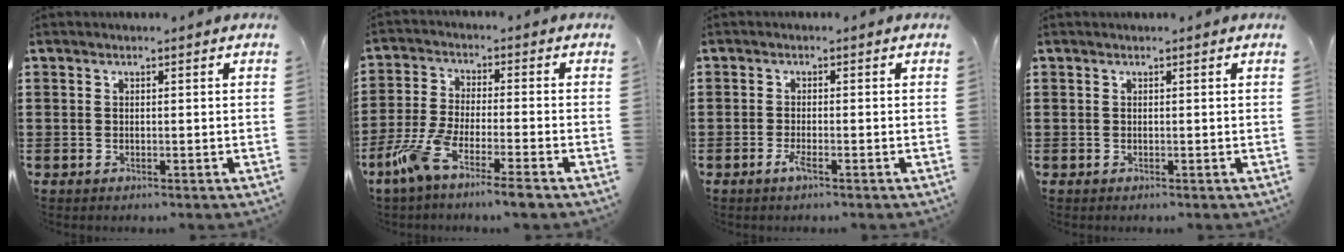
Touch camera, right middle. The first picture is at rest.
{"total": 7.2, "force": [-5.5, 0.3, 4.7], "torque": [-0.114, -0.016, -0.110]}
{"total": 1.9, "force": [-1.0, 0.2, 1.6], "torque": [-0.041, -0.007, -0.023]}
{"total": 0.0}